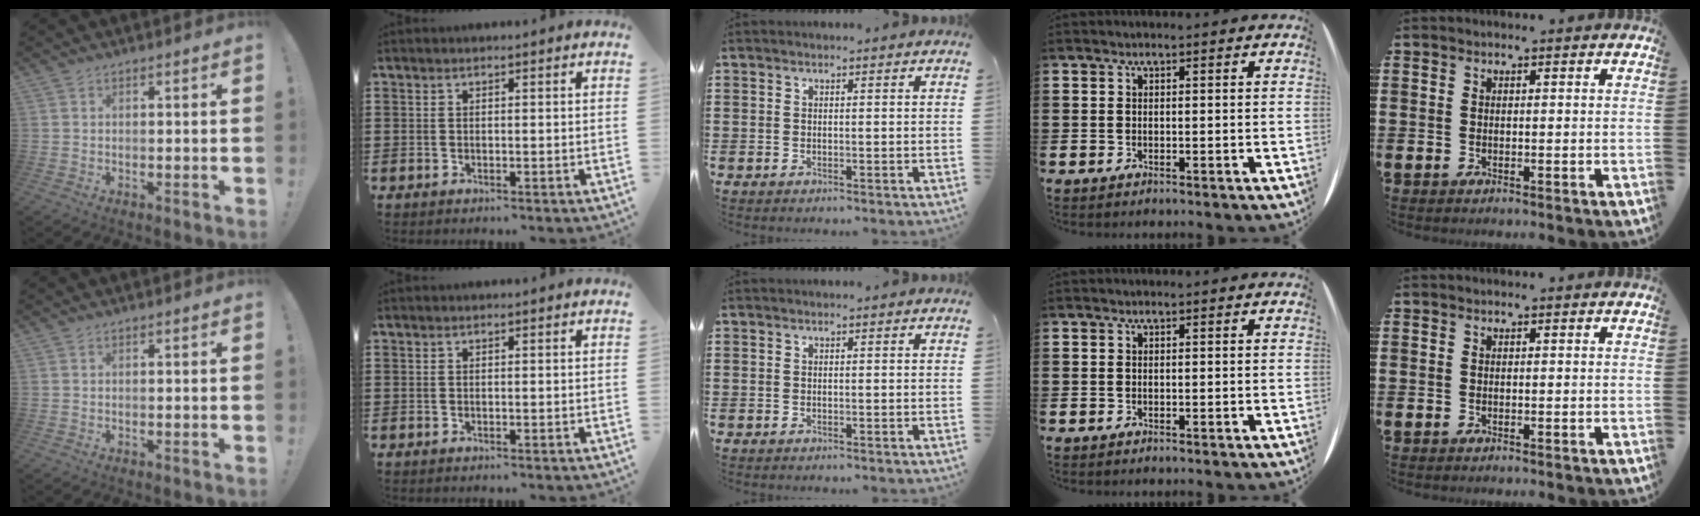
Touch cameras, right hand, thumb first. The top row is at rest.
{}